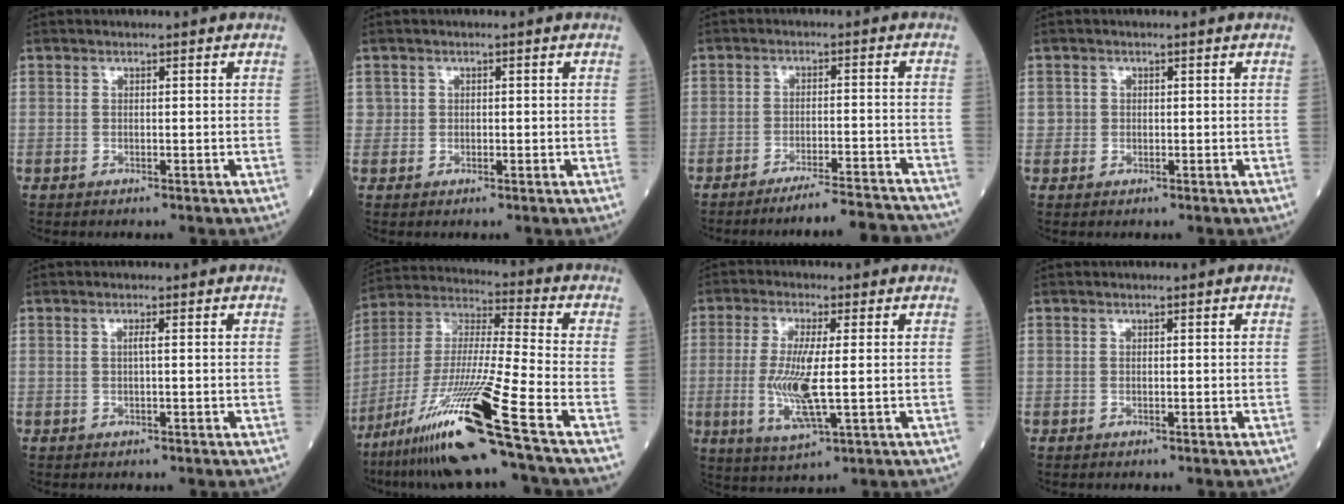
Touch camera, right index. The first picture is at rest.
{"total": 1.1, "force": [0.2, 1.1, 0.2], "torque": [0.000, 0.002, 0.003]}
{"total": 11.4, "force": [-11.0, -0.2, 2.9], "torque": [-0.018, 0.003, -0.151]}
{"total": 1.2, "force": [0.1, 1.2, 0.2], "torque": [0.003, 0.003, 0.001]}
{"total": 0.7, "force": [0.1, -0.1, 0.7], "torque": [-0.013, 0.000, 0.001]}
{"total": 20.5, "force": [-12.3, -1.6, 16.4], "torque": [-0.347, -0.047, -0.232]}
{"total": 8.8, "force": [-0.7, 1.4, 8.7], "torque": [-0.186, -0.015, -0.012]}
{"total": 0.0}